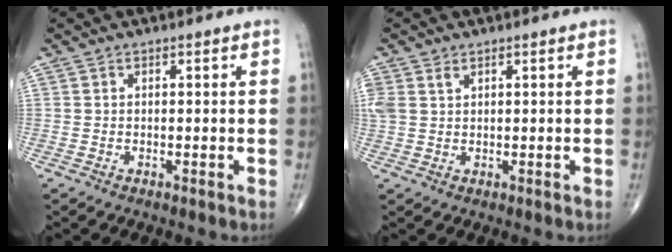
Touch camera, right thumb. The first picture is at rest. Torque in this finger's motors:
{"motor_torque": [0.05, 0.07, 0.36, 0.19, 0.02]}